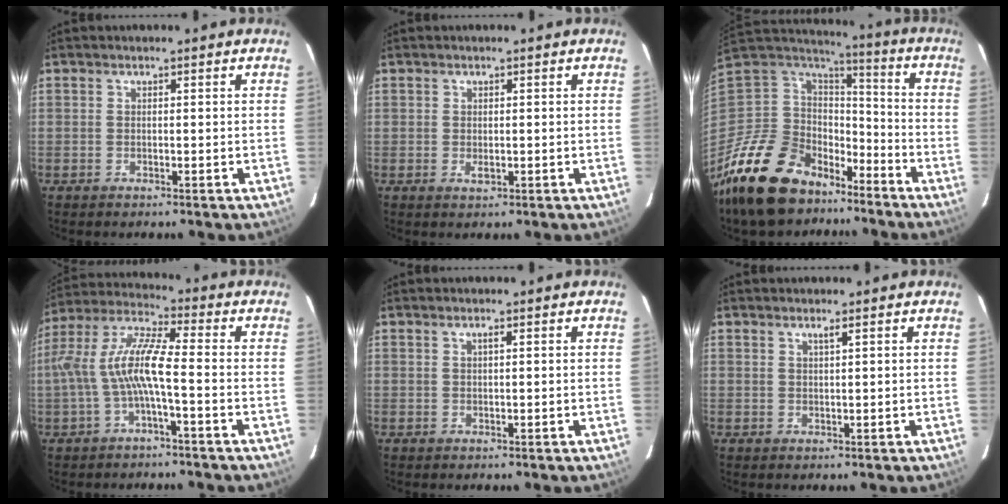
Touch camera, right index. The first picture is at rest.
{"total": 1.4, "force": [-0.2, 1.0, 1.0], "torque": [-0.016, -0.001, -0.002]}
{"total": 21.2, "force": [-15.4, 12.0, 8.3], "torque": [-0.193, 0.014, -0.252]}
{"total": 10.2, "force": [-2.4, 1.7, 9.8], "torque": [-0.208, 0.011, -0.043]}
{"total": 0.6, "force": [0.3, -0.1, 0.5], "torque": [-0.008, 0.003, 0.004]}
{"total": 1.0, "force": [0.6, -0.3, 0.8], "torque": [-0.013, -0.002, 0.009]}